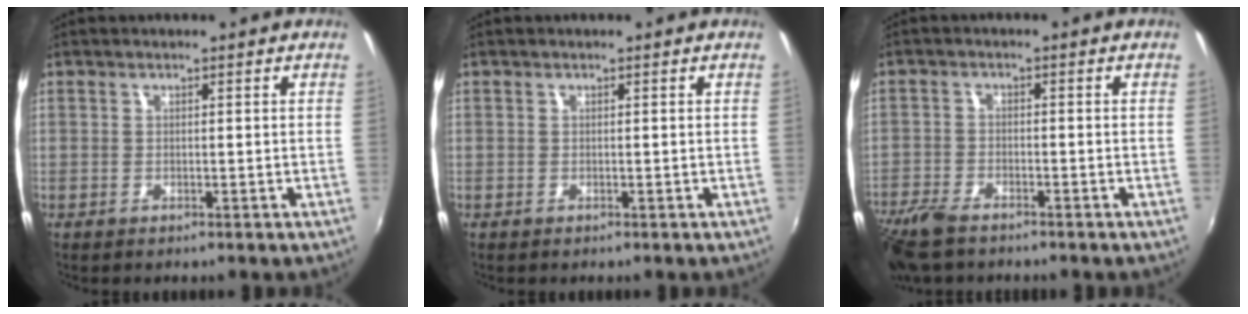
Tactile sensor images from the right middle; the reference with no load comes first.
{"total": 0.0}
{"total": 8.6, "force": [-6.7, 3.0, 4.4], "torque": [-0.121, -0.028, -0.133]}